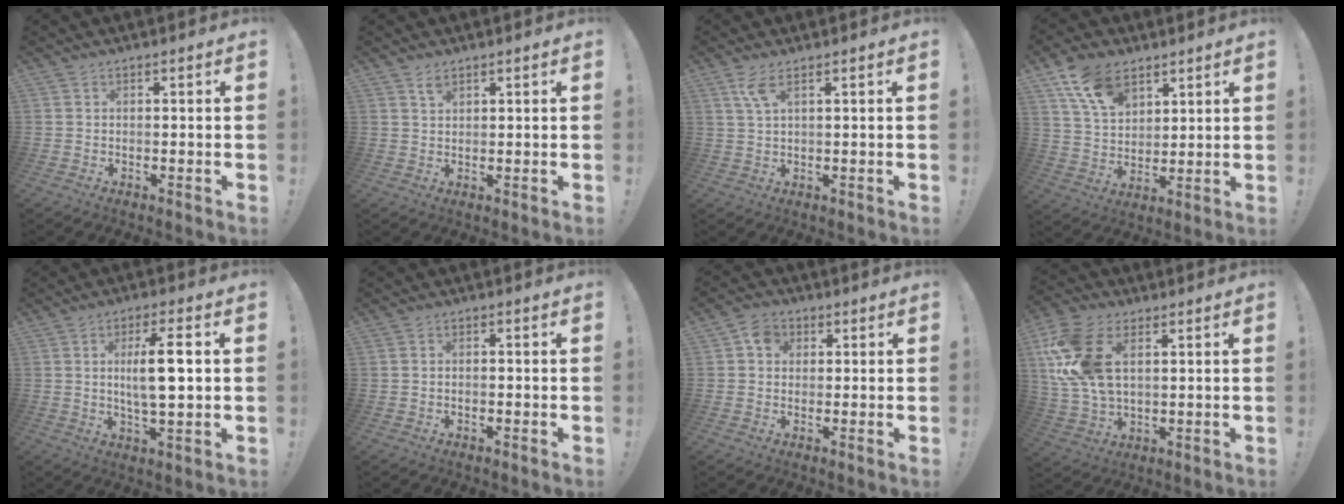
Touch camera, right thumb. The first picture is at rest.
{"total": 2.1, "force": [1.5, 0.7, 1.3], "torque": [-0.018, -0.006, 0.025]}
{"total": 4.4, "force": [2.1, 0.8, 3.7], "torque": [-0.075, -0.001, 0.036]}
{"total": 12.6, "force": [7.6, 7.7, 6.4], "torque": [-0.109, -0.034, 0.147]}
{"total": 10.2, "force": [1.5, 2.2, 9.8], "torque": [-0.176, -0.005, 0.018]}
{"total": 1.0, "force": [-0.6, 0.6, 0.5], "torque": [-0.015, 0.006, -0.009]}
{"total": 5.0, "force": [1.1, 4.2, 2.5], "torque": [-0.037, 0.008, 0.021]}
{"total": 17.1, "force": [5.2, 10.7, 12.3], "torque": [-0.250, -0.013, 0.099]}